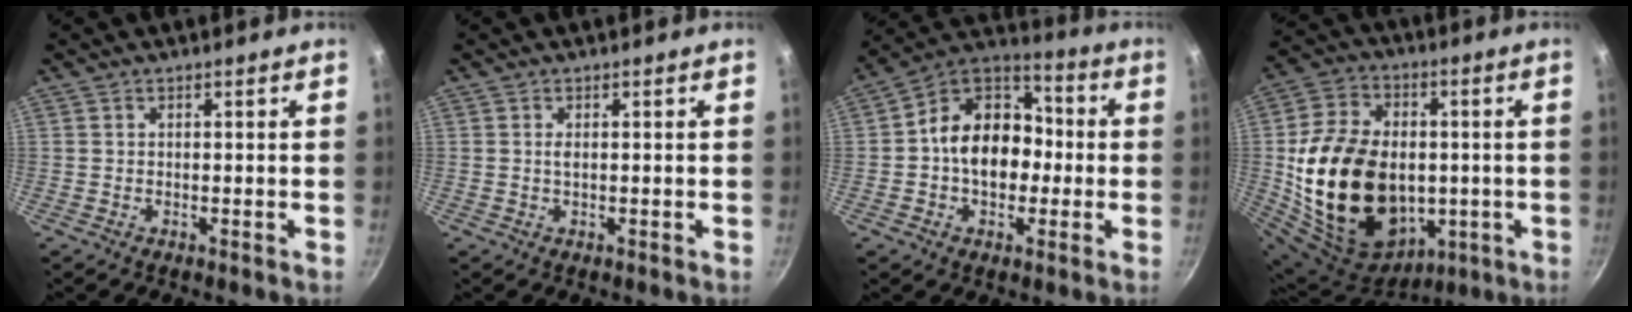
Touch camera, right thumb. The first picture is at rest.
{"total": 0.9, "force": [0.1, 0.4, 0.8], "torque": [-0.016, 0.001, 0.001]}
{"total": 15.2, "force": [-1.1, 11.5, 9.9], "torque": [-0.110, 0.043, -0.039]}
{"total": 26.3, "force": [-1.6, 18.8, 18.4], "torque": [-0.326, 0.016, -0.008]}